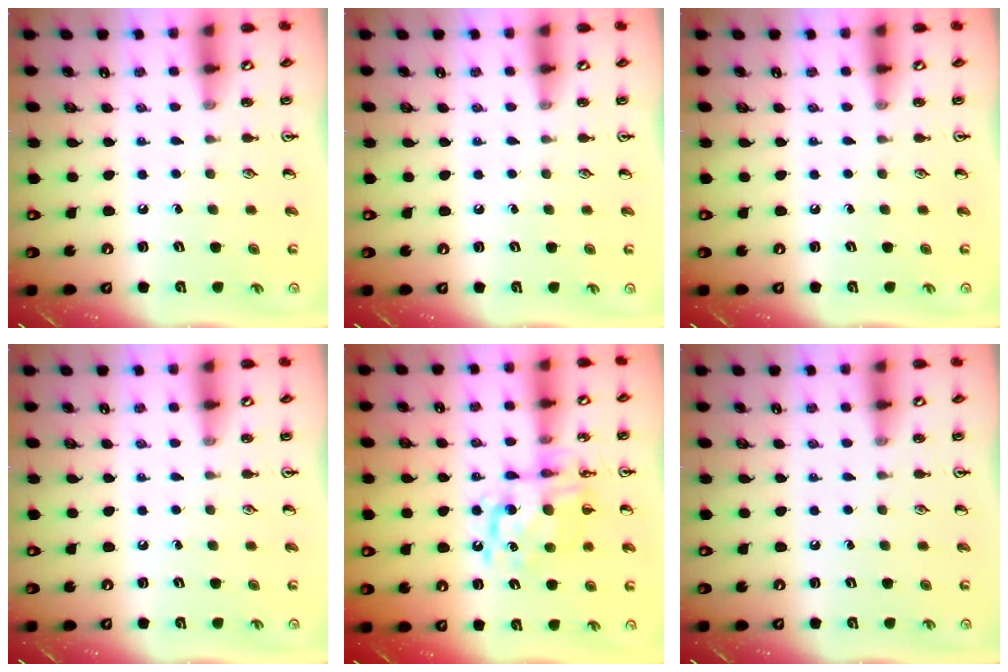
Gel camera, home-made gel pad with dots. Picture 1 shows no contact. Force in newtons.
{"total": 0.0}
{"total": 0.0}
{"total": 0.0}
{"total": 12.2, "press": 12.2, "slide": 0.3}
{"total": 0.0}